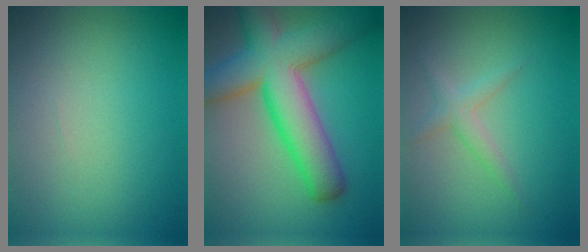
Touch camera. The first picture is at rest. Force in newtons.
{"total": 10.2, "press": 10.2, "slide": 0.5}
{"total": 1.8, "press": 1.8, "slide": 0.1}